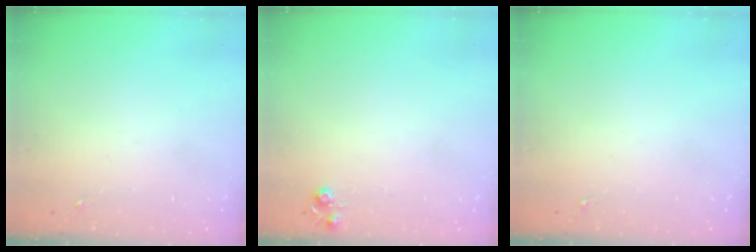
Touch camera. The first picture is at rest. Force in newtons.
{"total": 5.1, "press": 5.0, "slide": 0.5}
{"total": 0.0}